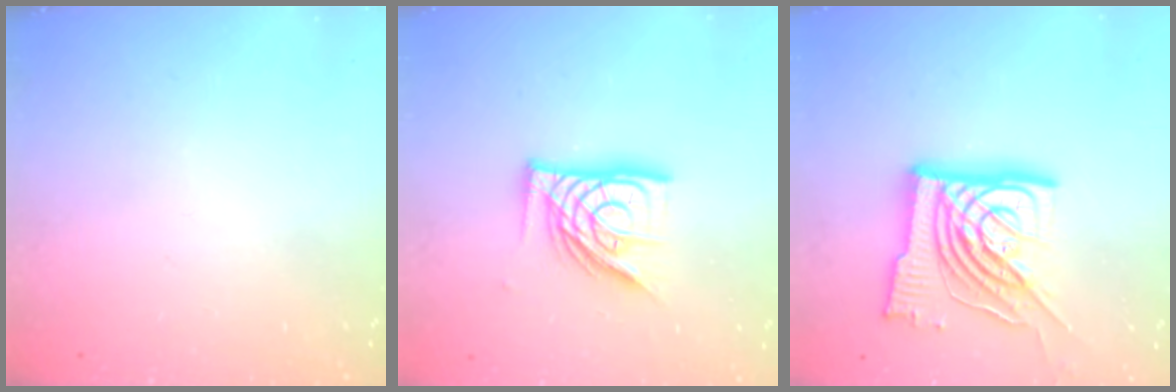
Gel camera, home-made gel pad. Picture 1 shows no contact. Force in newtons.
{"total": 14.0, "press": 14.0, "slide": 1.1}
{"total": 19.1, "press": 18.9, "slide": 2.7}